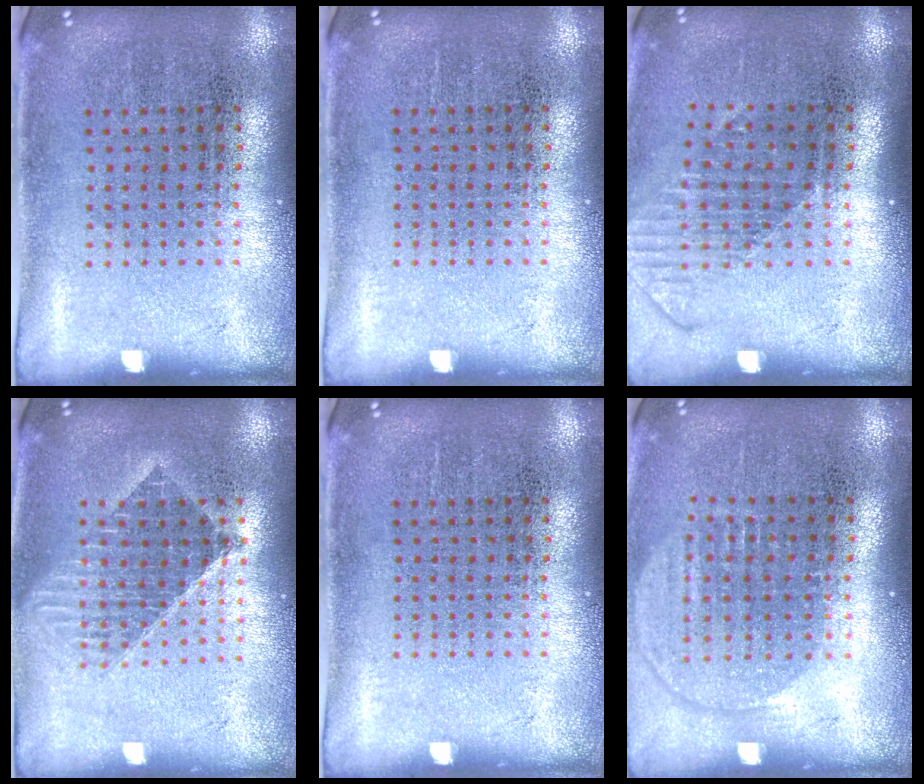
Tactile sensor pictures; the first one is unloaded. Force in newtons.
{"total": 0.0}
{"total": 1.6, "press": 1.2, "slide": 1.0}
{"total": 1.5, "press": 1.3, "slide": 0.8}
{"total": 0.0}
{"total": 1.5, "press": 1.3, "slide": 0.7}